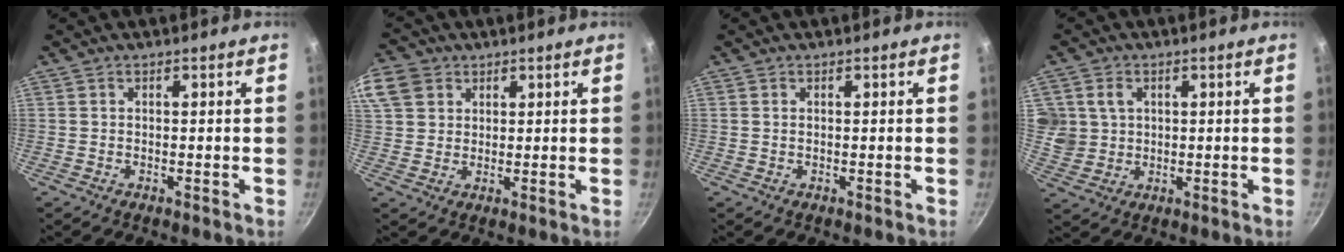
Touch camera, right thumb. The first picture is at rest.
{"total": 11.2, "force": [4.8, 9.0, 4.8], "torque": [-0.109, 0.017, 0.092]}
{"total": 0.0}
{"total": 6.0, "force": [1.6, 5.4, 2.2], "torque": [-0.022, -0.002, 0.037]}